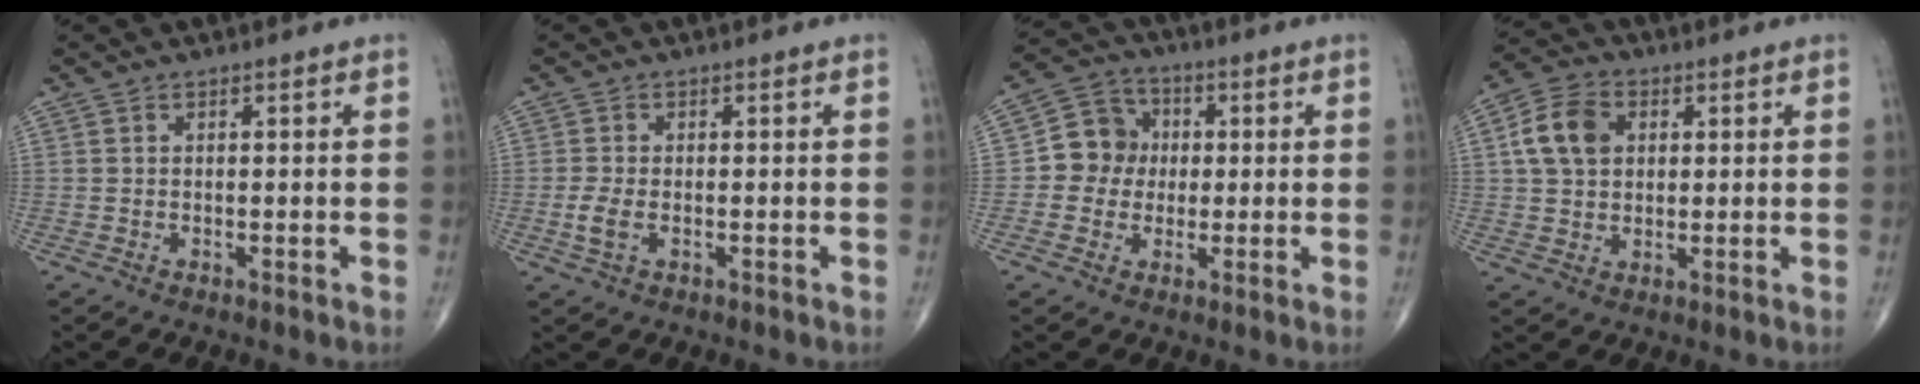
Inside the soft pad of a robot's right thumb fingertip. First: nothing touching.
{"total": 3.0, "force": [-0.7, 1.6, 2.4], "torque": [-0.059, -0.003, -0.016]}
{"total": 8.1, "force": [0.0, 7.5, 3.1], "torque": [-0.019, 0.019, -0.013]}
{"total": 8.8, "force": [2.0, 6.5, 5.6], "torque": [-0.095, 0.008, 0.032]}